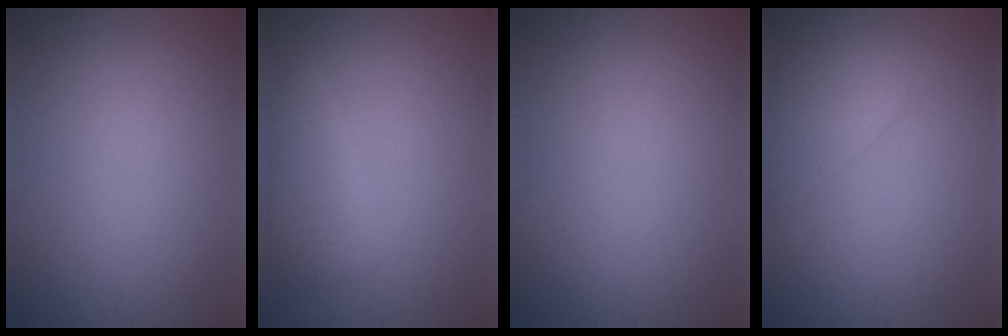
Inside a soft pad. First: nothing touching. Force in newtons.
{"total": 2.6, "press": 2.6, "slide": 0.1}
{"total": 0.0}
{"total": 3.4, "press": 3.4, "slide": 0.2}